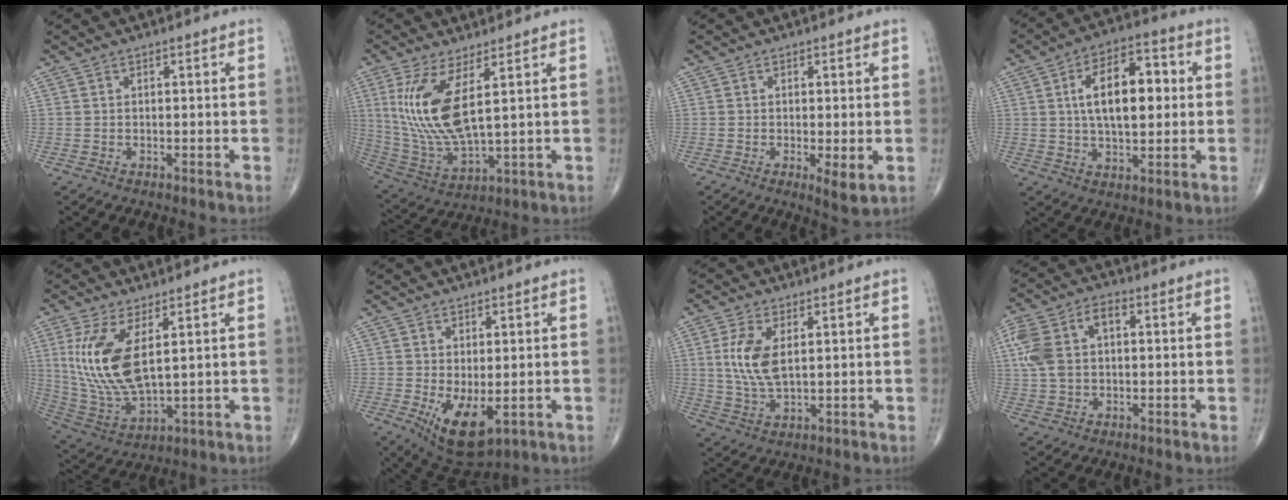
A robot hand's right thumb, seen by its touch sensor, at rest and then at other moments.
{"total": 14.2, "force": [4.0, 4.7, 12.9], "torque": [-0.282, -0.030, 0.094]}
{"total": 3.8, "force": [-0.7, 1.0, 3.6], "torque": [-0.062, -0.015, -0.013]}
{"total": 14.5, "force": [2.0, 7.4, 12.4], "torque": [-0.182, 0.015, 0.029]}
{"total": 14.9, "force": [3.7, 6.2, 13.1], "torque": [-0.281, -0.022, 0.092]}
{"total": 8.8, "force": [-2.0, 4.1, 7.5], "torque": [-0.121, -0.021, -0.015]}
{"total": 8.2, "force": [1.7, 3.9, 7.1], "torque": [-0.155, -0.007, 0.040]}
{"total": 11.1, "force": [1.5, 6.8, 8.6], "torque": [-0.193, 0.033, 0.029]}